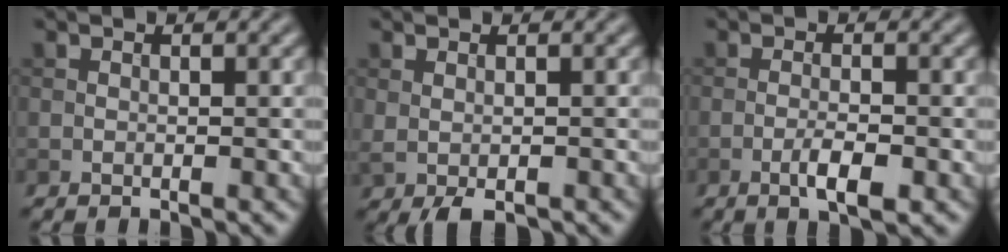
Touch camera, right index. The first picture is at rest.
{"total": 1.8, "force": [-0.7, 0.6, 1.5], "torque": [-0.032, -0.004, -0.008]}
{"total": 2.9, "force": [-1.3, 0.7, 2.5], "torque": [-0.046, 0.001, -0.025]}